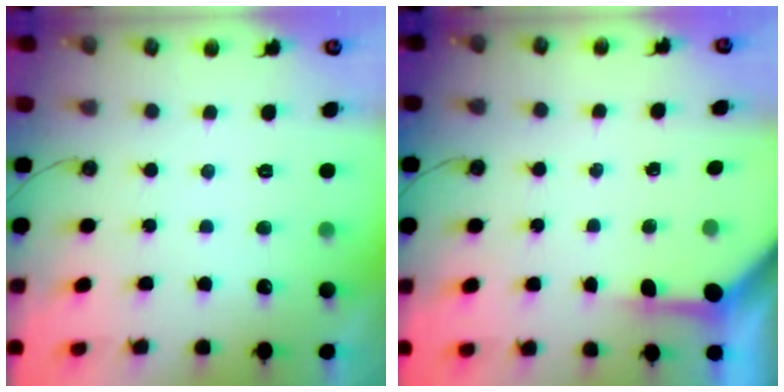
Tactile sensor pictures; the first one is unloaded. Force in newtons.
{"total": 3.4, "press": 3.4, "slide": 0.4}